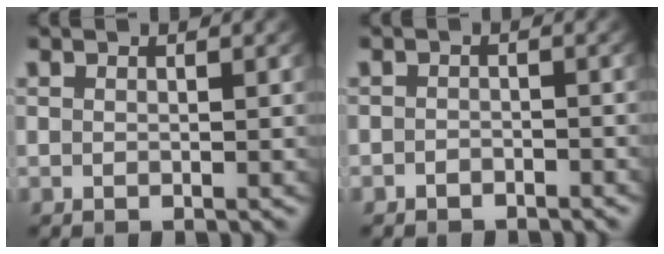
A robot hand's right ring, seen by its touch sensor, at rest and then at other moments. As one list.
[{"total": 1.5, "force": [-1.4, 0.5, -0.1], "torque": [-0.001, -0.012, -0.017]}]